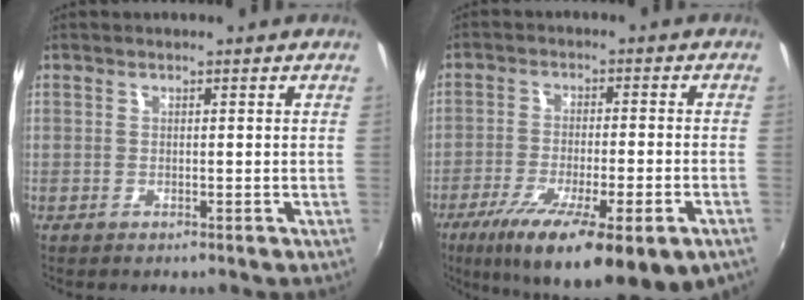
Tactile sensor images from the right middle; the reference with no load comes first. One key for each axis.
{"total": 19.7, "fx": -11.4, "fy": 4.1, "fz": 15.5, "tx": -0.271, "ty": -0.056, "tz": -0.176}